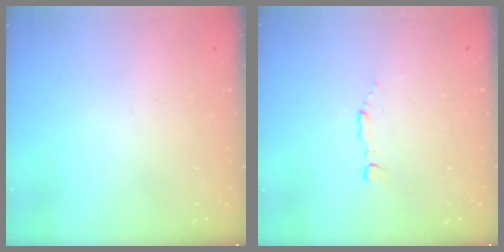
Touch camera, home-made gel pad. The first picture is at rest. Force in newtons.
{"total": 1.8, "press": 1.8, "slide": 0.2}